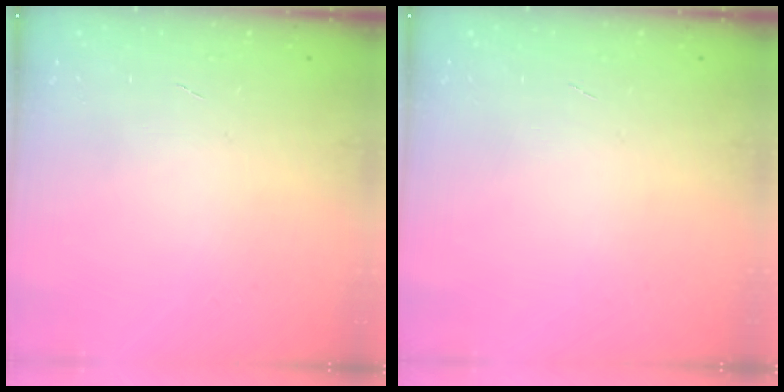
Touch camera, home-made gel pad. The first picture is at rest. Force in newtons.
{"total": 0.0}